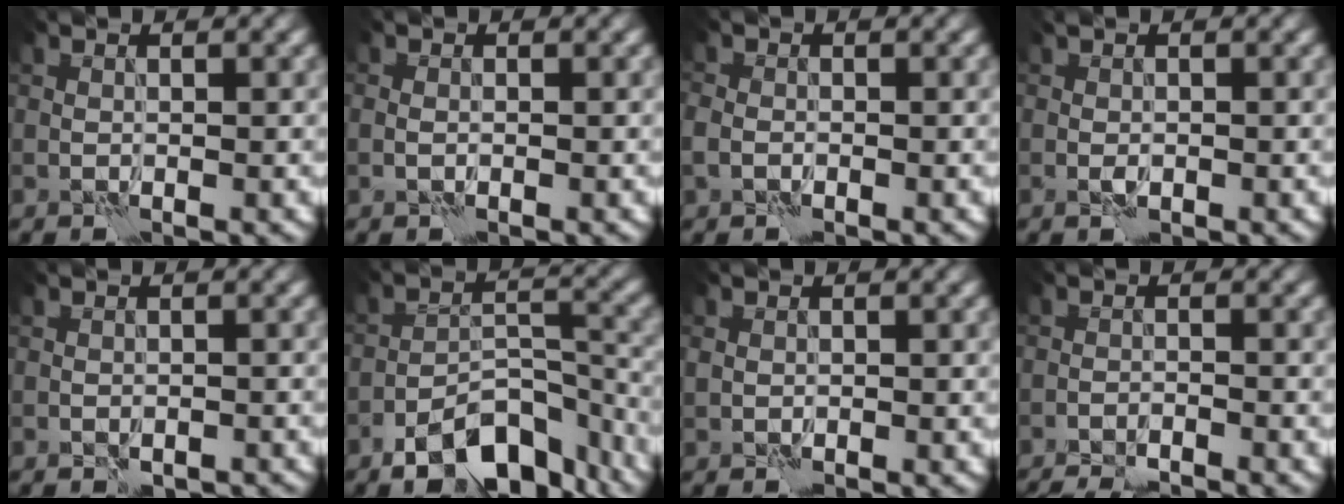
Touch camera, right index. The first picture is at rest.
{"total": 0.6, "force": [-0.1, 0.5, 0.4], "torque": [-0.009, -0.002, 0.000]}
{"total": 1.5, "force": [-0.6, 1.1, 0.8], "torque": [-0.017, -0.001, -0.017]}
{"total": 0.9, "force": [-0.2, 0.5, 0.7], "torque": [-0.013, -0.001, -0.005]}
{"total": 1.5, "force": [-1.1, 0.8, 0.7], "torque": [-0.010, -0.002, -0.014]}
{"total": 8.4, "force": [-5.8, 3.6, 4.9], "torque": [-0.069, -0.003, -0.102]}
{"total": 0.9, "force": [0.1, 0.9, 0.4], "torque": [-0.006, -0.002, 0.000]}
{"total": 4.2, "force": [-4.0, 0.5, 1.2], "torque": [-0.021, 0.000, -0.061]}